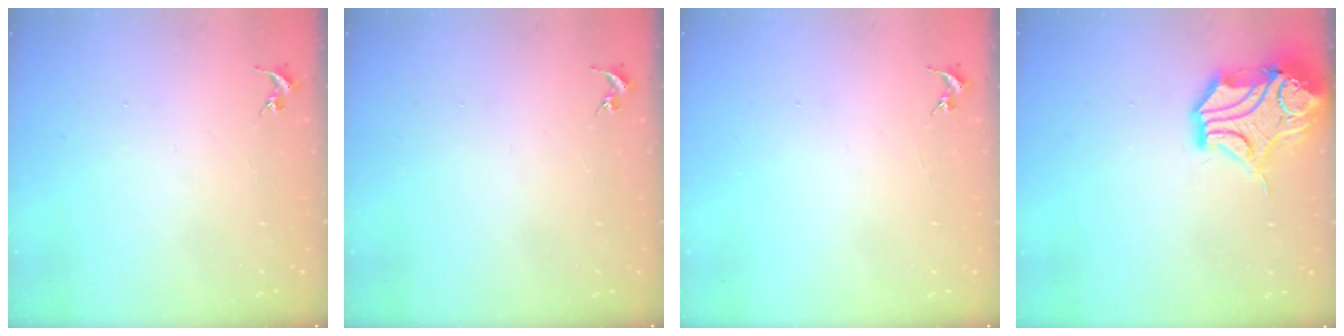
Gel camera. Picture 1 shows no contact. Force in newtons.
{"total": 0.0}
{"total": 0.0}
{"total": 15.9, "press": 15.8, "slide": 2.3}